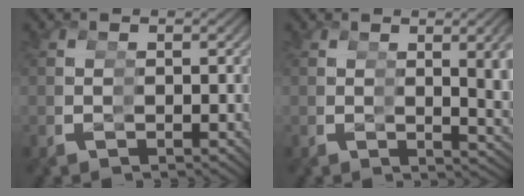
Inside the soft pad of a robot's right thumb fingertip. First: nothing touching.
{"total": 4.2, "force": [0.5, 1.0, 4.1], "torque": [-0.040, 0.005, 0.010]}